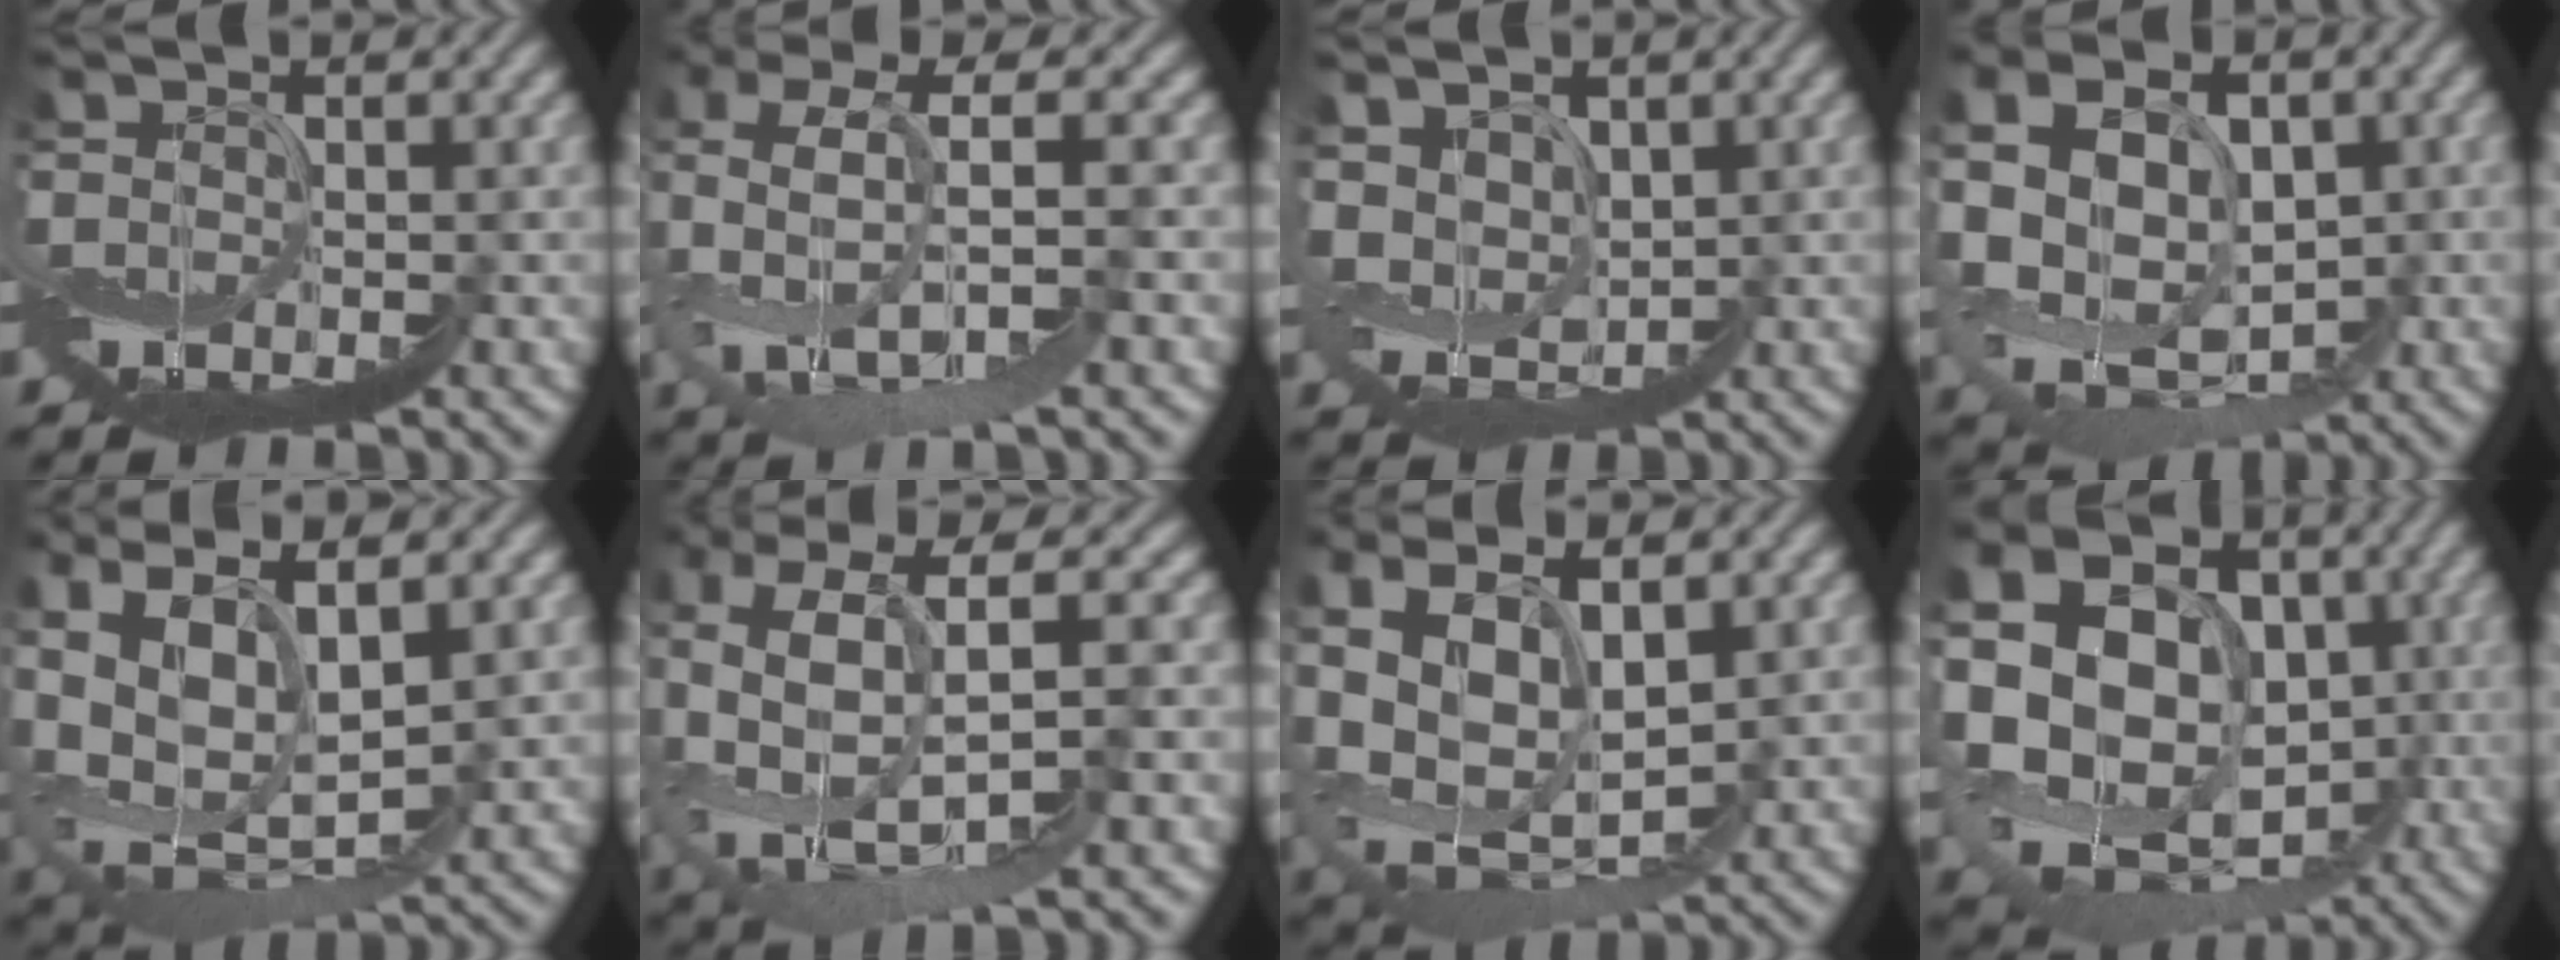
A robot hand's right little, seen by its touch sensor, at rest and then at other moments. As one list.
[{"total": 4.3, "force": [2.2, 0.6, 3.6], "torque": [-0.114, 0.016, 0.031]}, {"total": 4.2, "force": [3.9, 1.5, 0.6], "torque": [-0.022, 0.007, 0.067]}, {"total": 6.8, "force": [2.3, 4.9, 4.2], "torque": [-0.110, 0.004, 0.040]}, {"total": 8.9, "force": [4.9, 3.5, 6.5], "torque": [-0.163, 0.002, 0.095]}, {"total": 7.3, "force": [2.1, 3.1, 6.3], "torque": [-0.172, 0.003, 0.048]}, {"total": 8.2, "force": [4.2, 4.2, 5.6], "torque": [-0.141, -0.005, 0.084]}, {"total": 13.1, "force": [2.3, 10.9, 6.9], "torque": [-0.160, -0.005, 0.045]}]